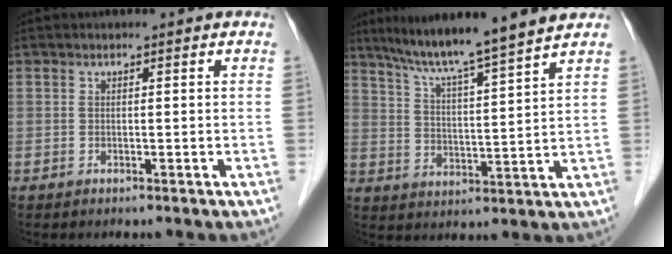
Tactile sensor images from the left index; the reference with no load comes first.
{"total": 12.1, "force": [10.4, -1.5, 6.0], "torque": [-0.100, 0.011, 0.165]}